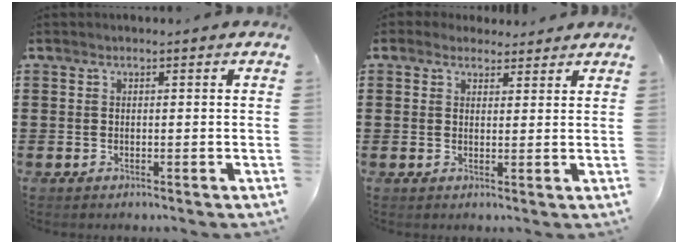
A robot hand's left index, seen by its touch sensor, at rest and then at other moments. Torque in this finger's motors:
{"motor_torque": [2.14, 0.00, 0.24, 0.03]}